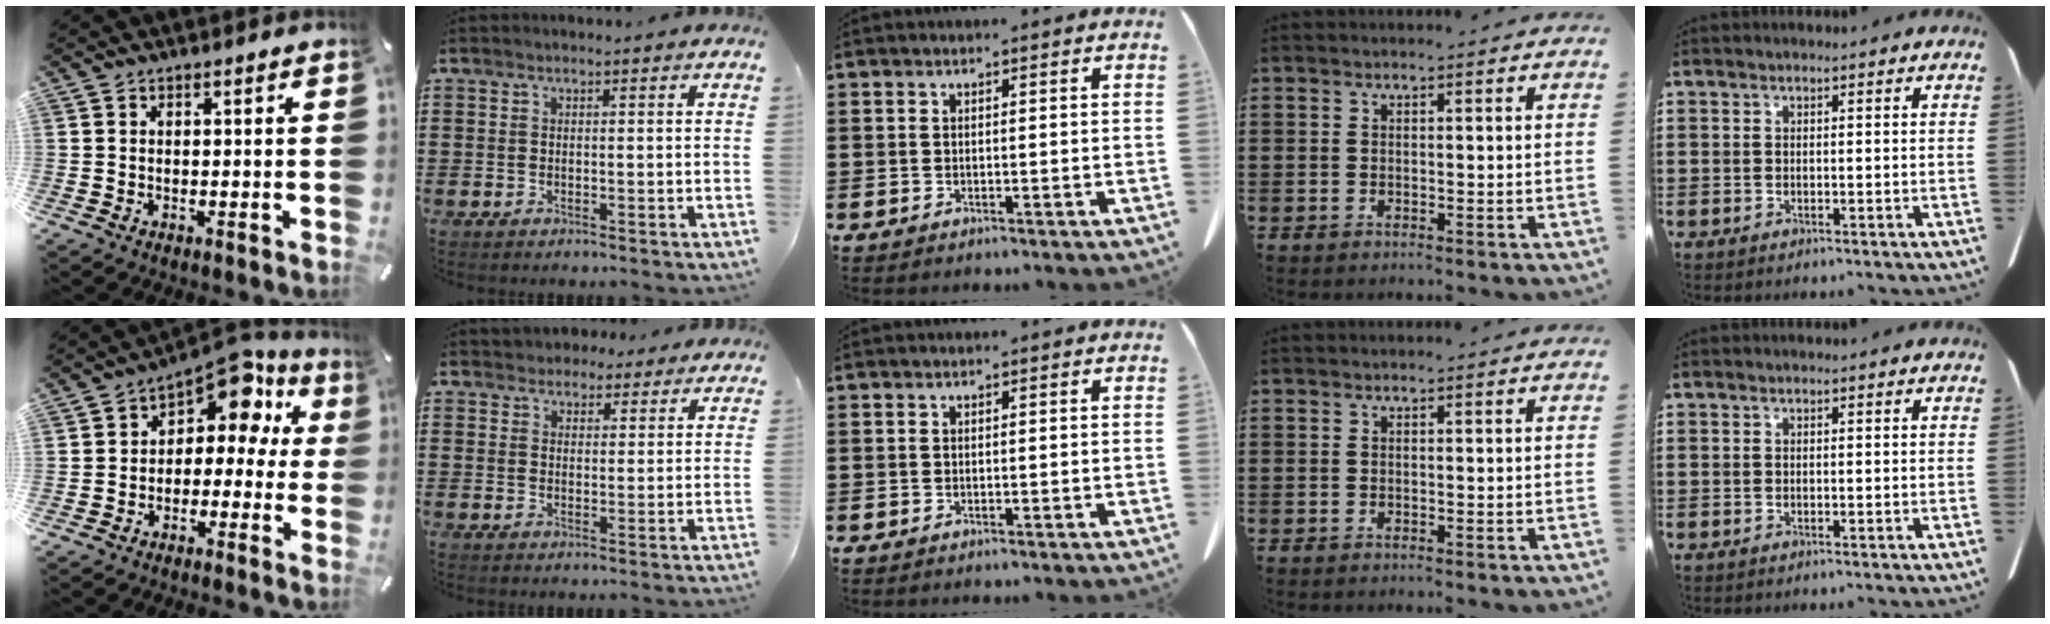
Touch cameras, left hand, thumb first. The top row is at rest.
{"thumb": {"total": 10.6, "force": [6.5, 5.7, 6.1], "torque": [-0.095, -0.048, 0.111]}, "index": {"total": 3.3, "force": [2.8, 1.6, 0.0], "torque": [-0.012, 0.003, 0.054]}}